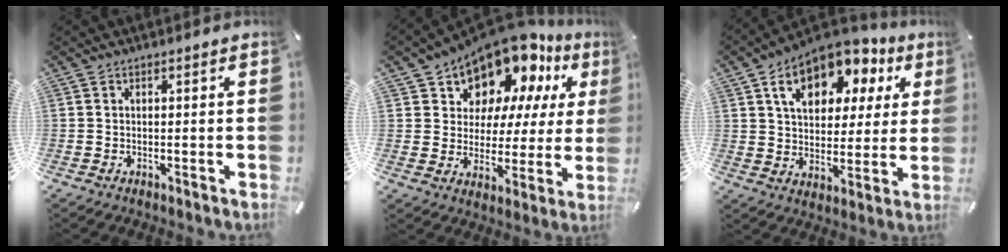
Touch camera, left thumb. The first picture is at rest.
{"total": 14.7, "force": [12.4, 7.0, 3.7], "torque": [-0.071, -0.115, 0.218]}
{"total": 14.5, "force": [8.1, 9.4, 7.6], "torque": [-0.124, -0.036, 0.144]}